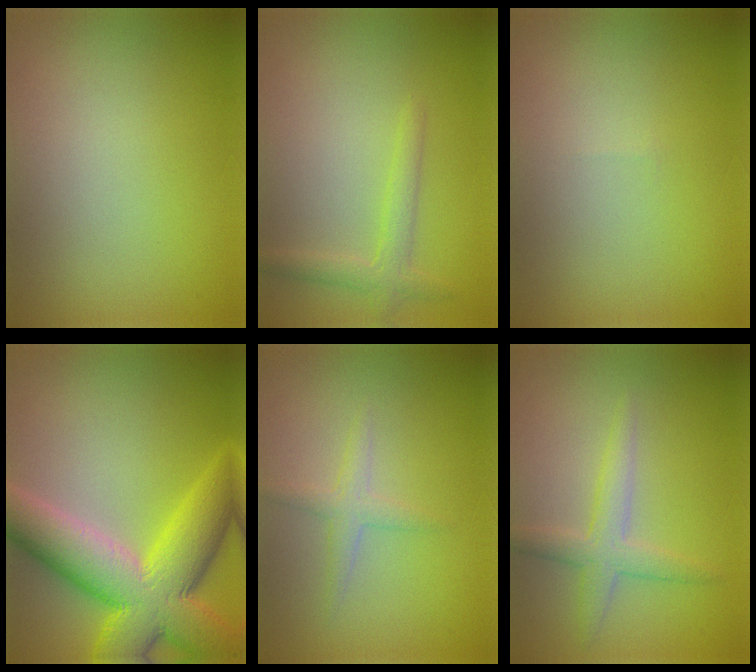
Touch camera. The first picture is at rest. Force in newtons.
{"total": 2.0, "press": 2.0, "slide": 0.1}
{"total": 0.0}
{"total": 11.6, "press": 11.6, "slide": 0.3}
{"total": 1.6, "press": 1.6, "slide": 0.1}
{"total": 2.8, "press": 2.8, "slide": 0.1}